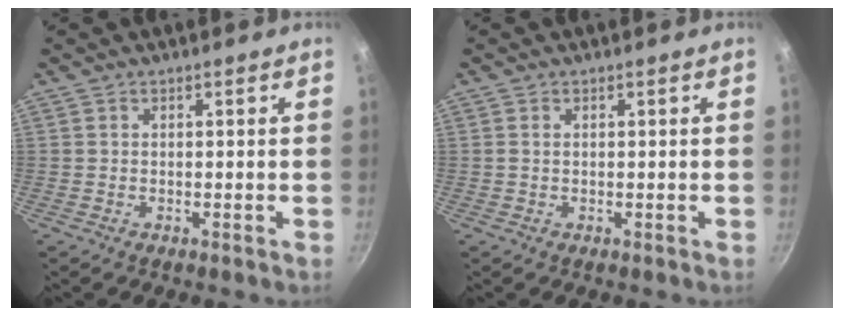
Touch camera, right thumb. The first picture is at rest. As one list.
[{"total": 0.6, "force": [0.2, 0.4, 0.5], "torque": [-0.010, 0.001, 0.003]}]